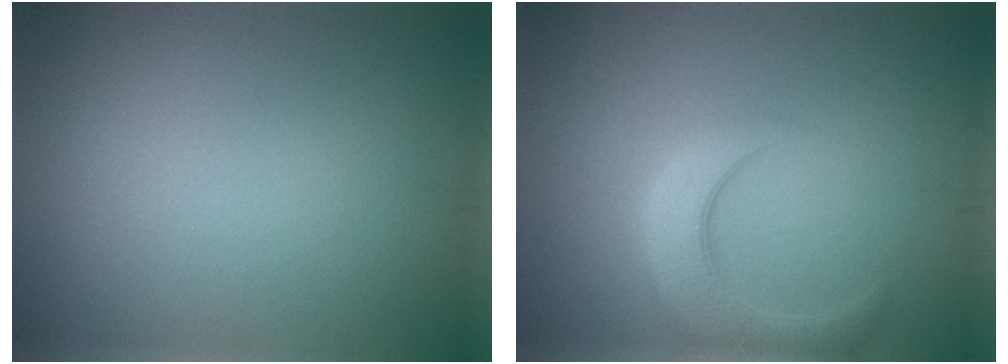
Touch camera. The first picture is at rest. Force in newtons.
{"total": 5.4, "press": 5.4, "slide": 0.4}